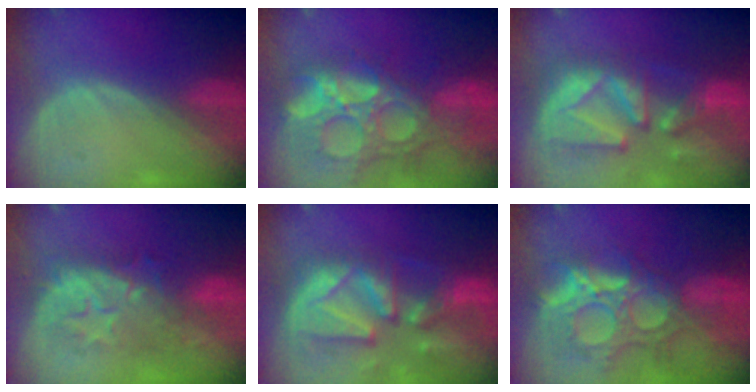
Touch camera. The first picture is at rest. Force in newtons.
{"total": 14.3, "press": 12.2, "slide": 7.6}
{"total": 12.1, "press": 11.0, "slide": 5.1}
{"total": 8.7, "press": 8.7, "slide": 0.4}
{"total": 13.3, "press": 11.4, "slide": 6.9}
{"total": 13.3, "press": 11.4, "slide": 6.9}